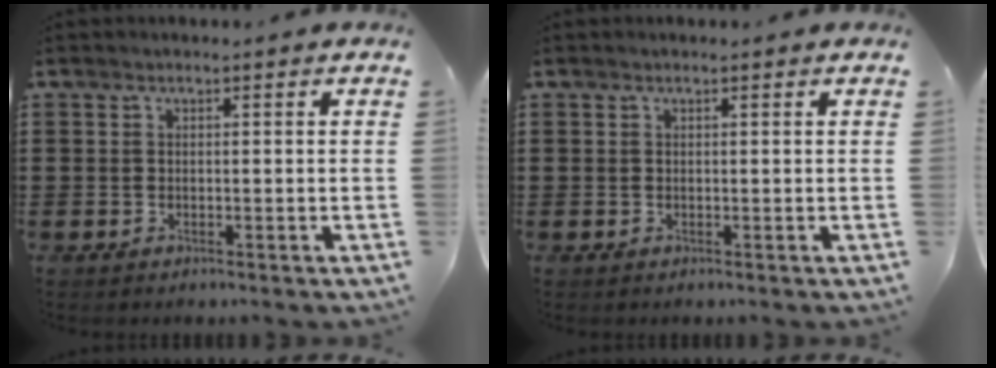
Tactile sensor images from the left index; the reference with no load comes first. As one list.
[{"total": 0.0}]